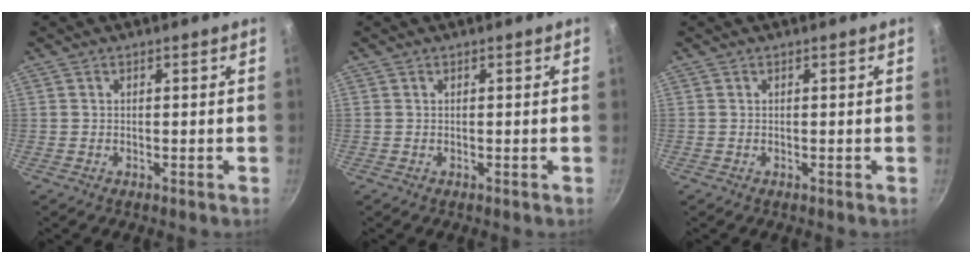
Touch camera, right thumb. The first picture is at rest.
{"total": 0.0}
{"total": 0.0}